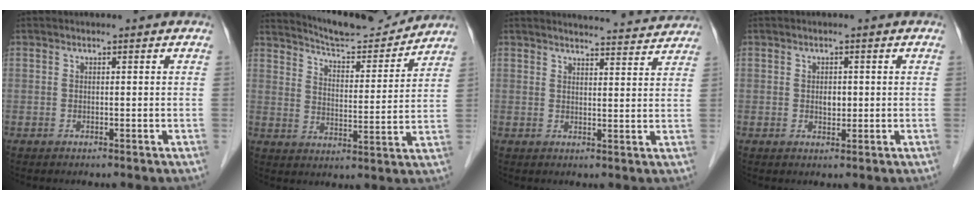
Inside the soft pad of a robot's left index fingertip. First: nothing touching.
{"total": 12.6, "force": [12.3, 0.8, 2.7], "torque": [-0.047, -0.001, 0.184]}
{"total": 9.4, "force": [9.3, 0.5, 1.2], "torque": [-0.010, -0.003, 0.100]}
{"total": 1.7, "force": [0.1, 1.1, 1.2], "torque": [-0.020, 0.000, 0.004]}